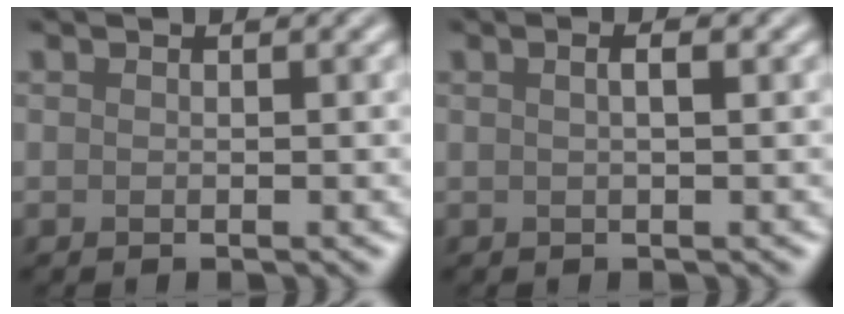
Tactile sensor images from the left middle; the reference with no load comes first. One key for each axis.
{"total": 2.2, "fx": 0.6, "fy": 1.1, "fz": 1.9, "tx": -0.009, "ty": 0.018, "tz": -0.009}